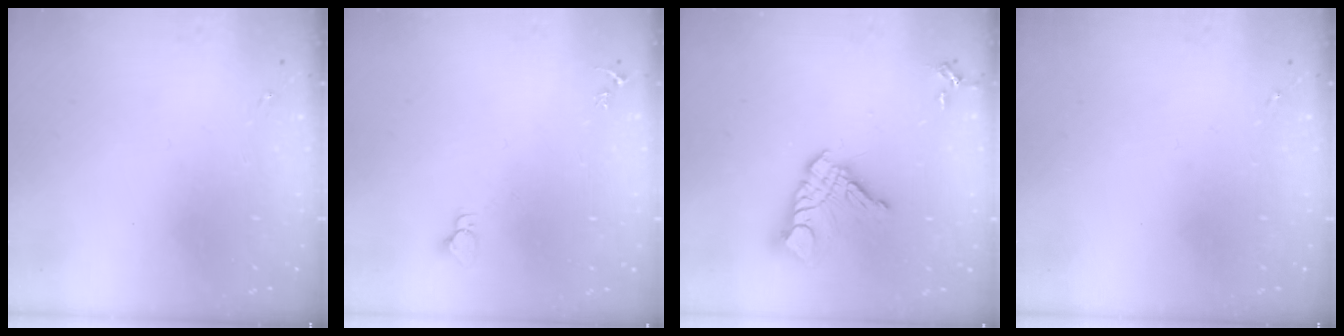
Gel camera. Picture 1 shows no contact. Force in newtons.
{"total": 2.7, "press": 2.7, "slide": 0.1}
{"total": 14.6, "press": 14.5, "slide": 1.6}
{"total": 0.0}